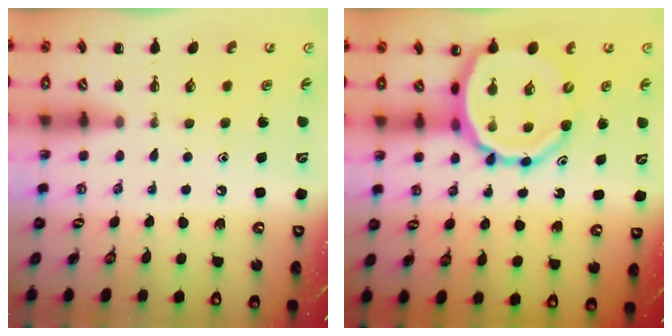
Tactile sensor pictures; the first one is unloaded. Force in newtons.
{"total": 14.3, "press": 13.8, "slide": 4.0}